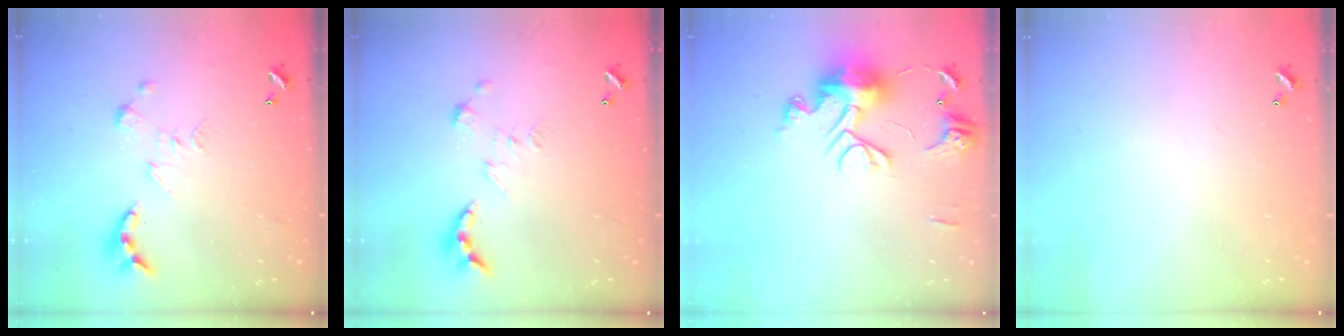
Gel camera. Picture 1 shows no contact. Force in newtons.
{"total": 3.3, "press": 3.3, "slide": 0.4}
{"total": 13.5, "press": 13.5, "slide": 1.0}
{"total": 0.0}